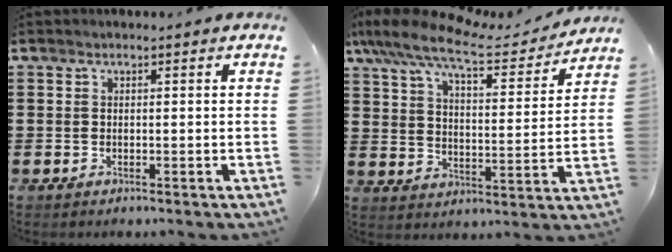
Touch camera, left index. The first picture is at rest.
{"total": 9.9, "force": [8.2, 1.6, 5.4], "torque": [-0.127, -0.044, 0.135]}